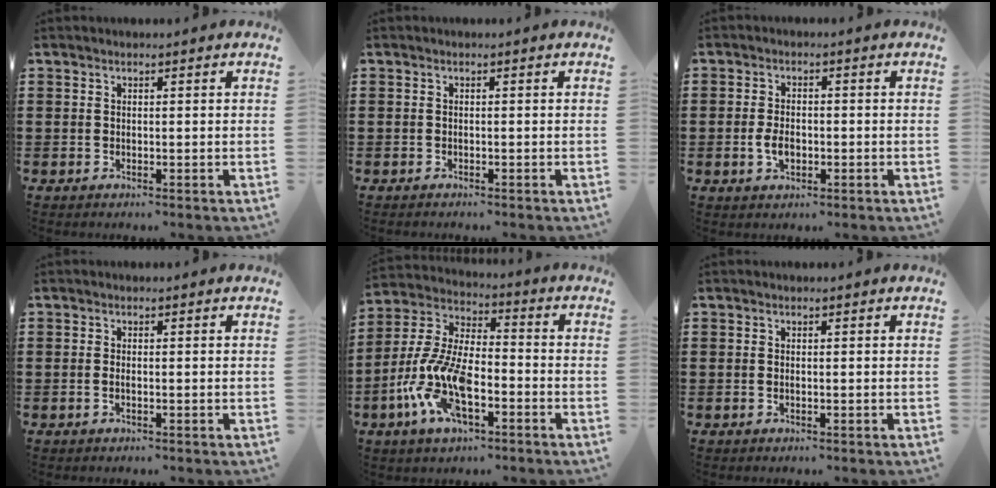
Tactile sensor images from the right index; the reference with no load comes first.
{"total": 0.6, "force": [-0.6, -0.1, 0.1], "torque": [-0.003, -0.005, -0.011]}
{"total": 3.2, "force": [-0.8, 1.7, 2.5], "torque": [-0.056, -0.005, -0.015]}
{"total": 0.8, "force": [-0.4, 0.1, 0.7], "torque": [-0.013, -0.004, -0.006]}
{"total": 11.5, "force": [-5.0, 5.1, 9.1], "torque": [-0.227, -0.012, -0.103]}
{"total": 0.0}